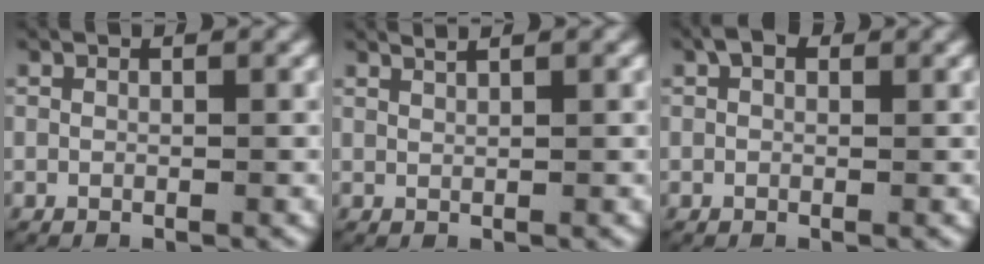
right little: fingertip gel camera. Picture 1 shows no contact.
{"total": 1.1, "force": [1.0, -0.2, 0.3], "torque": [-0.012, -0.005, 0.024]}
{"total": 1.0, "force": [0.8, 0.2, 0.6], "torque": [-0.008, 0.001, 0.012]}